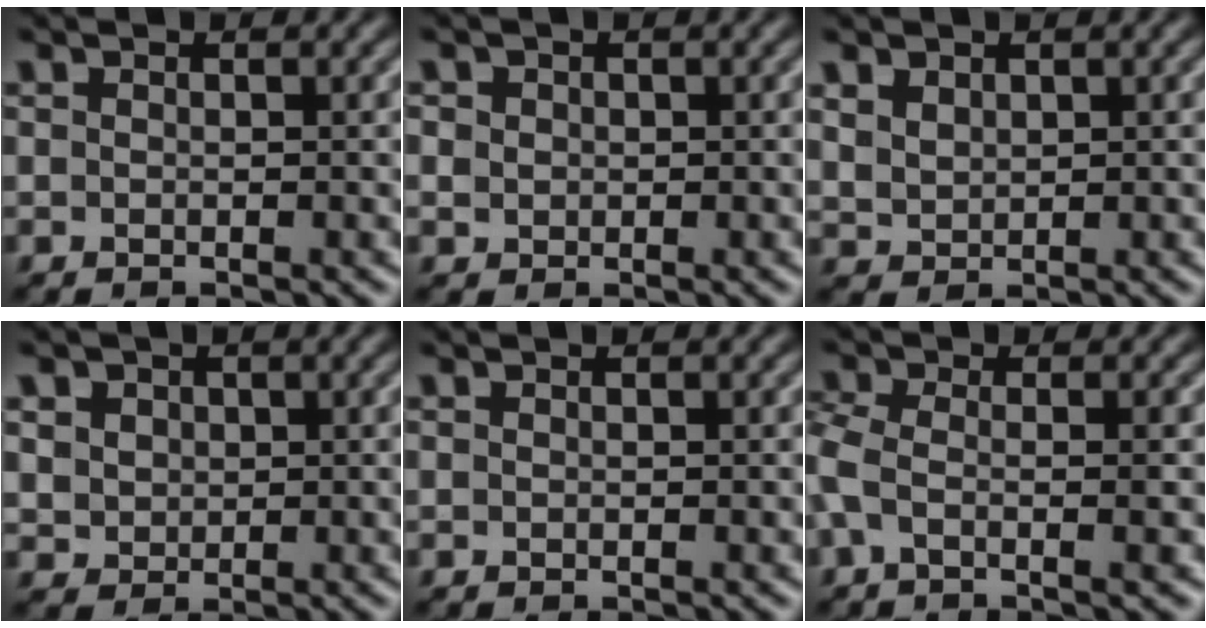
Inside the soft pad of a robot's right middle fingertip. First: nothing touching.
{"total": 2.0, "force": [1.0, 1.7, 0.5], "torque": [-0.017, 0.005, 0.016]}
{"total": 2.0, "force": [1.4, 1.3, 0.4], "torque": [-0.018, -0.001, 0.032]}
{"total": 3.8, "force": [2.0, 3.0, 1.3], "torque": [-0.050, 0.003, 0.039]}
{"total": 0.0}
{"total": 4.1, "force": [-0.6, 1.8, 3.6], "torque": [-0.072, 0.000, -0.009]}